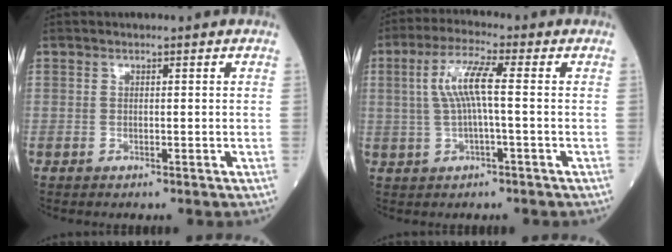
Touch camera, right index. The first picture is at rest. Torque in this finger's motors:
{"motor_torque": [0.26, 0.08, 0.18, 0.14]}